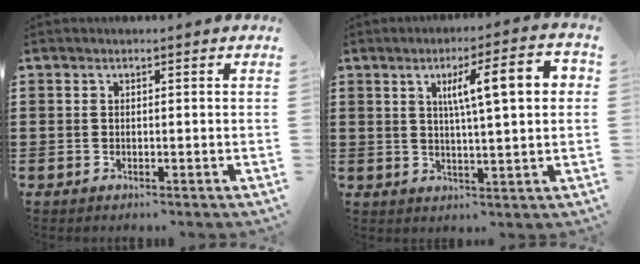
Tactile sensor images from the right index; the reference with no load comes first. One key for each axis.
{"total": 9.2, "fx": 2.4, "fy": 1.7, "fz": 8.7, "tx": -0.155, "ty": 0.001, "tz": 0.031}